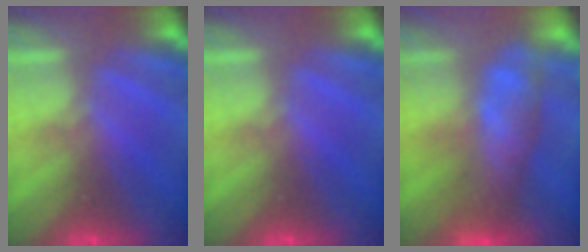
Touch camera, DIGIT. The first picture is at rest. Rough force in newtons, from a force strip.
{"total": 0.0}
{"total": 8.0}